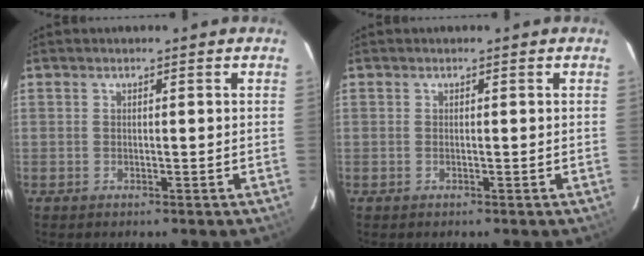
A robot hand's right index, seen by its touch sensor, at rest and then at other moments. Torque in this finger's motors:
{"motor_torque": [-0.02, -0.14, -0.07, 0.00]}